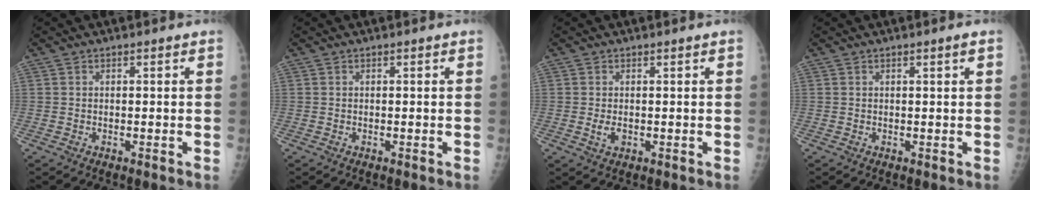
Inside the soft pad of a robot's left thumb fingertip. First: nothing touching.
{"total": 0.0}
{"total": 1.8, "force": [-0.1, 1.1, 1.5], "torque": [-0.031, -0.004, 0.002]}
{"total": 0.9, "force": [0.4, -0.2, 0.8], "torque": [-0.015, -0.002, 0.008]}